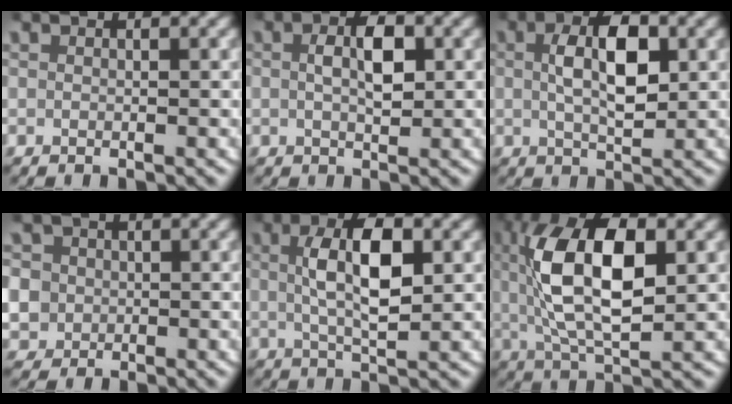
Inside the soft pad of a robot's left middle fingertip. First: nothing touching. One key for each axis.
{"total": 3.6, "fx": 0.3, "fy": 1.6, "fz": 3.2, "tx": -0.047, "ty": -0.001, "tz": 0.007}
{"total": 5.4, "fx": 0.8, "fy": 2.3, "fz": 4.8, "tx": -0.073, "ty": 0.000, "tz": 0.014}
{"total": 5.5, "fx": -0.2, "fy": 5.2, "fz": 1.8, "tx": -0.052, "ty": -0.013, "tz": -0.002}
{"total": 5.8, "fx": 0.9, "fy": 2.1, "fz": 5.3, "tx": -0.086, "ty": 0.003, "tz": 0.016}
{"total": 9.7, "fx": 1.0, "fy": 4.4, "fz": 8.6, "tx": -0.163, "ty": 0.002, "tz": 0.022}